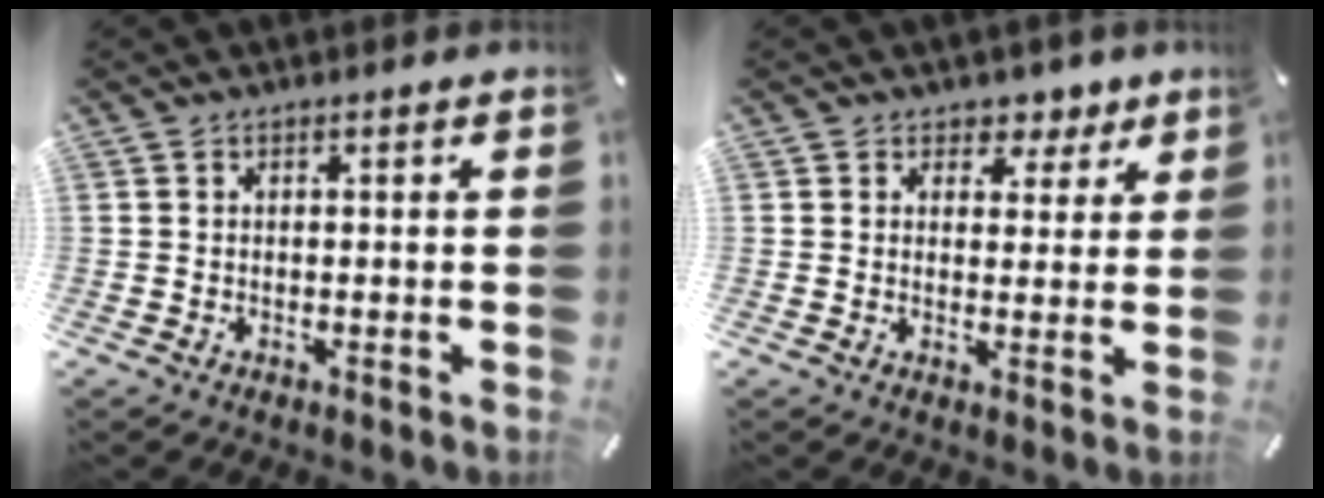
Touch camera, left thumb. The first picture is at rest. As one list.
[{"total": 4.7, "force": [2.6, 3.8, 1.1], "torque": [0.005, -0.016, 0.039]}]